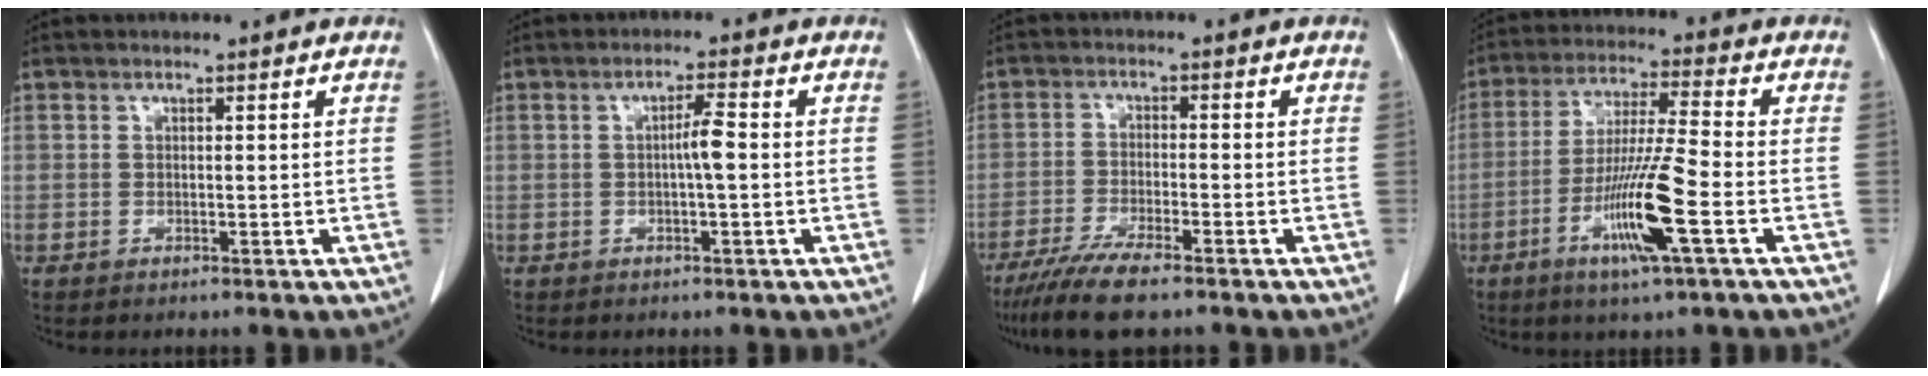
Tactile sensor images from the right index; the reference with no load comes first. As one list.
[{"total": 2.9, "force": [-0.2, 0.0, 2.9], "torque": [-0.051, 0.002, -0.004]}, {"total": 8.3, "force": [-6.5, 0.7, 5.1], "torque": [-0.087, -0.022, -0.110]}, {"total": 11.7, "force": [-4.4, -0.4, 10.8], "torque": [-0.212, -0.015, -0.084]}]